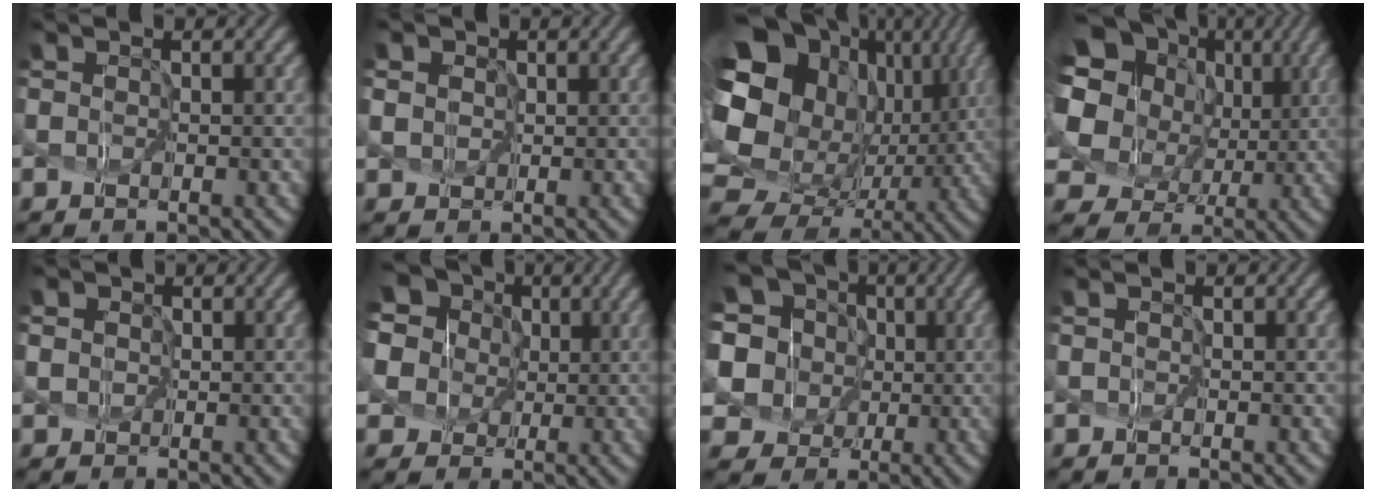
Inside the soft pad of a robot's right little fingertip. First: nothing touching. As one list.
[{"total": 6.0, "force": [2.6, 4.8, 2.5], "torque": [-0.068, 0.027, 0.023]}, {"total": 17.7, "force": [2.3, 14.7, 9.6], "torque": [-0.219, -0.012, 0.068]}, {"total": 12.1, "force": [3.9, 9.4, 6.5], "torque": [-0.172, 0.014, 0.062]}, {"total": 4.8, "force": [2.0, 3.9, 2.1], "torque": [-0.049, 0.029, 0.006]}, {"total": 12.7, "force": [4.1, 10.7, 5.4], "torque": [-0.170, 0.030, 0.055]}, {"total": 11.2, "force": [1.8, 10.1, 4.7], "torque": [-0.170, 0.027, 0.015]}, {"total": 0.0}]